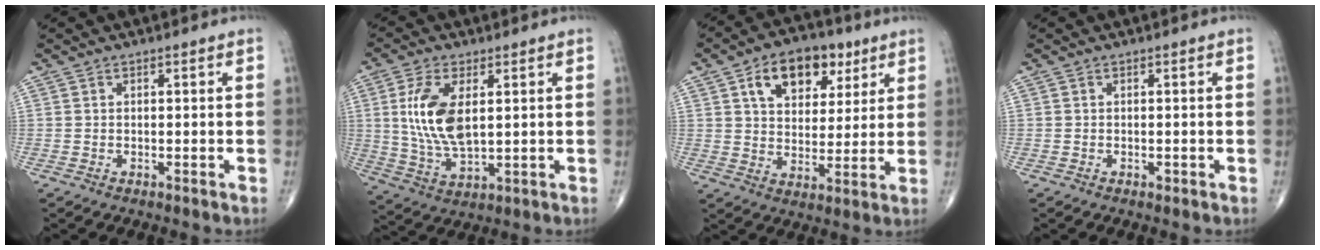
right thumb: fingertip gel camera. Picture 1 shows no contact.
{"total": 11.8, "force": [2.3, 5.6, 10.2], "torque": [-0.209, -0.013, 0.053]}
{"total": 13.8, "force": [6.3, 8.8, 8.5], "torque": [-0.098, -0.012, 0.103]}
{"total": 0.5, "force": [-0.2, 0.3, 0.4], "torque": [-0.003, 0.000, -0.004]}